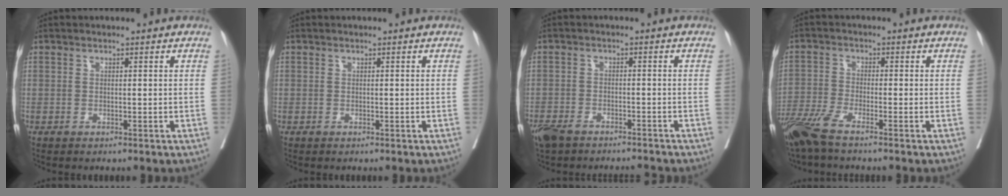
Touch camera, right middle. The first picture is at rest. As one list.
[{"total": 0.0}, {"total": 8.4, "force": [-7.2, 1.9, 3.9], "torque": [-0.070, -0.005, -0.116]}, {"total": 7.1, "force": [-5.5, 0.1, 4.5], "torque": [-0.092, -0.020, -0.108]}]